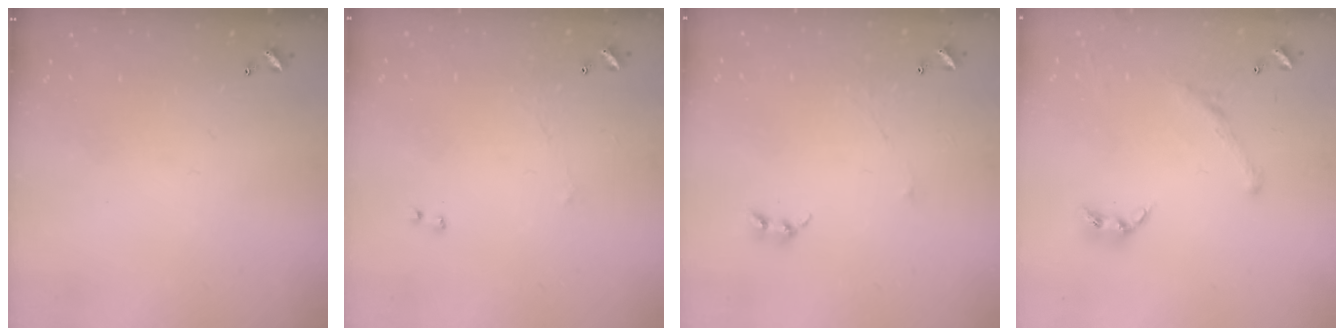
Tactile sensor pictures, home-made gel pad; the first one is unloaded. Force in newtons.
{"total": 0.7, "press": 0.0, "slide": 0.7}
{"total": 1.5, "press": 1.4, "slide": 0.2}
{"total": 1.2, "press": 0.6, "slide": 1.0}